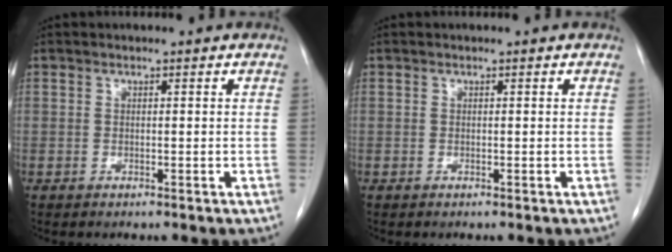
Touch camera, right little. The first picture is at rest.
{"total": 0.0}